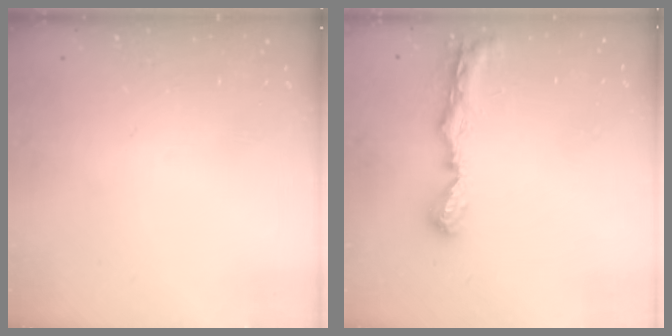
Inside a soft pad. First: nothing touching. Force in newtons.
{"total": 8.6, "press": 8.5, "slide": 0.8}